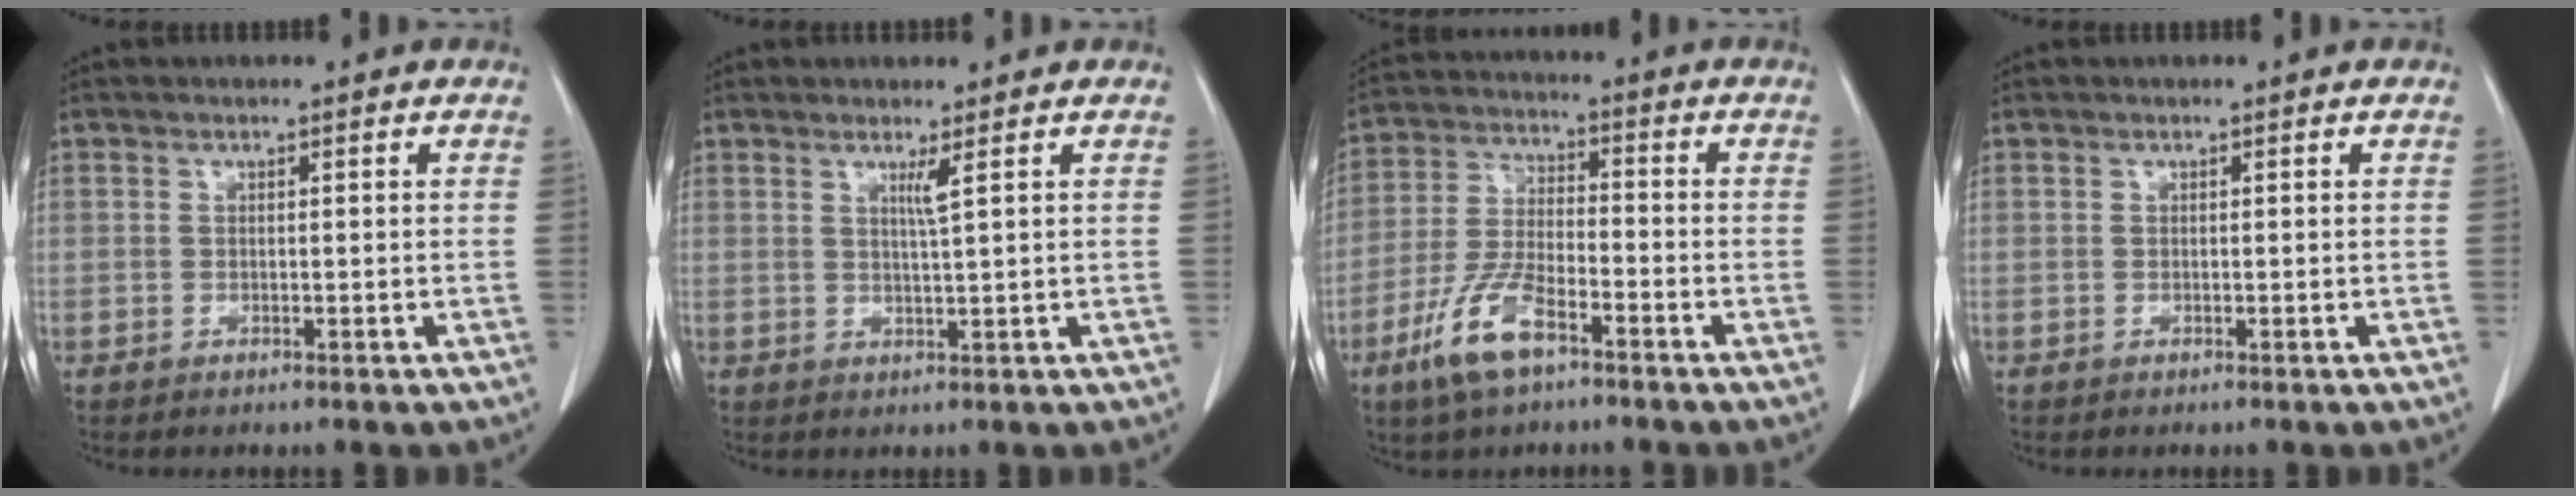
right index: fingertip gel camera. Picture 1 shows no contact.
{"total": 1.8, "force": [0.9, -0.6, 1.4], "torque": [-0.029, -0.011, 0.019]}
{"total": 9.7, "force": [-5.8, 3.1, 7.1], "torque": [-0.157, -0.006, -0.112]}
{"total": 0.0}